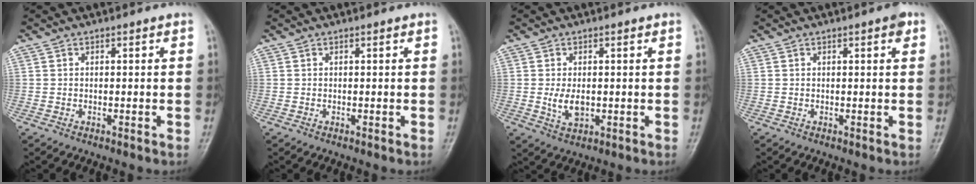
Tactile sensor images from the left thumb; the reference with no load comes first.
{"total": 0.0}
{"total": 4.5, "force": [-0.2, 2.8, 3.4], "torque": [-0.055, -0.007, 0.001]}
{"total": 1.9, "force": [0.9, 0.7, 1.5], "torque": [-0.014, 0.000, 0.010]}